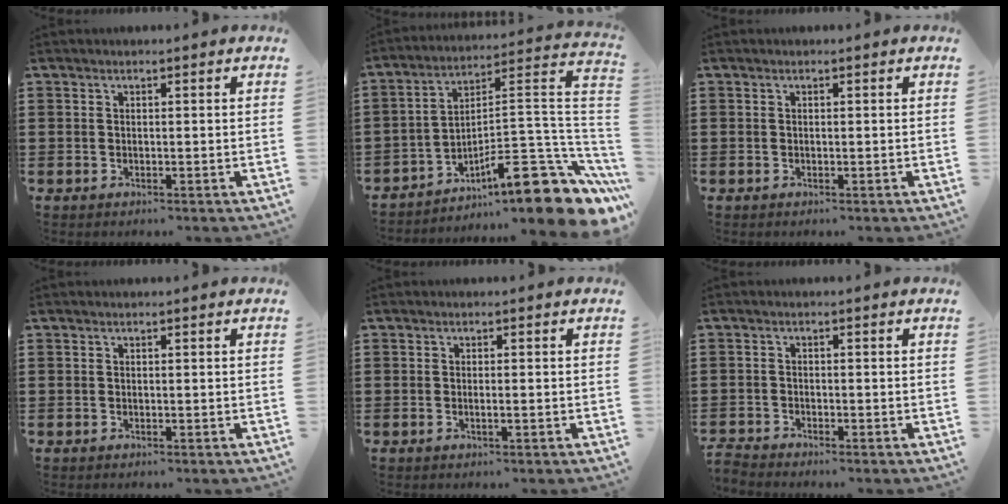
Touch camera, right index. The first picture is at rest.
{"total": 12.9, "force": [-8.0, 3.5, 9.5], "torque": [-0.113, -0.004, -0.140]}
{"total": 0.0}
{"total": 0.0}
{"total": 0.8, "force": [-0.3, 0.0, 0.7], "torque": [-0.014, -0.004, -0.004]}
{"total": 1.7, "force": [-1.7, 0.0, -0.1], "torque": [-0.002, 0.001, -0.038]}